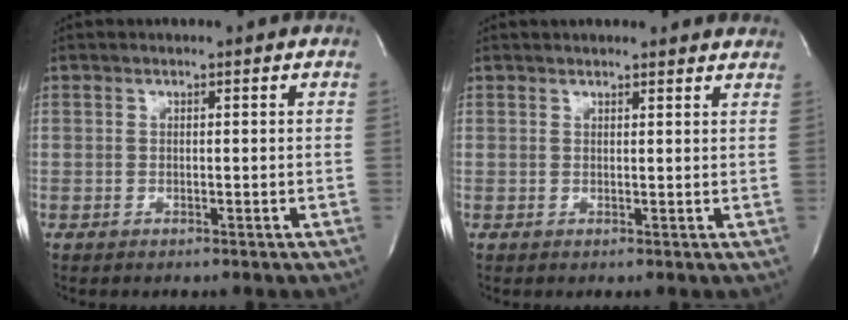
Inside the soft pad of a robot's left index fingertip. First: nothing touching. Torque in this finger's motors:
{"motor_torque": [0.02, -0.12, -0.06, 0.00]}